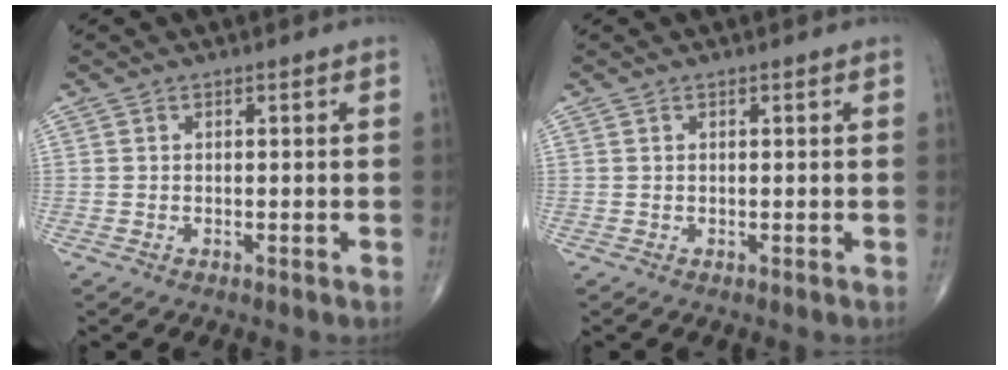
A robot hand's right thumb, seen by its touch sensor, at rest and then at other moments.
{"total": 0.0}